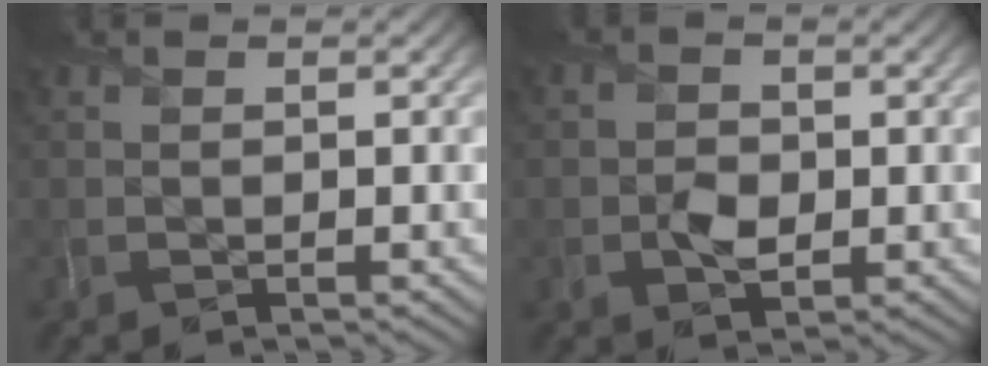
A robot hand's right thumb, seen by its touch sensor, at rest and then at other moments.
{"total": 2.9, "force": [-0.7, 2.1, 1.8], "torque": [-0.032, -0.005, -0.015]}